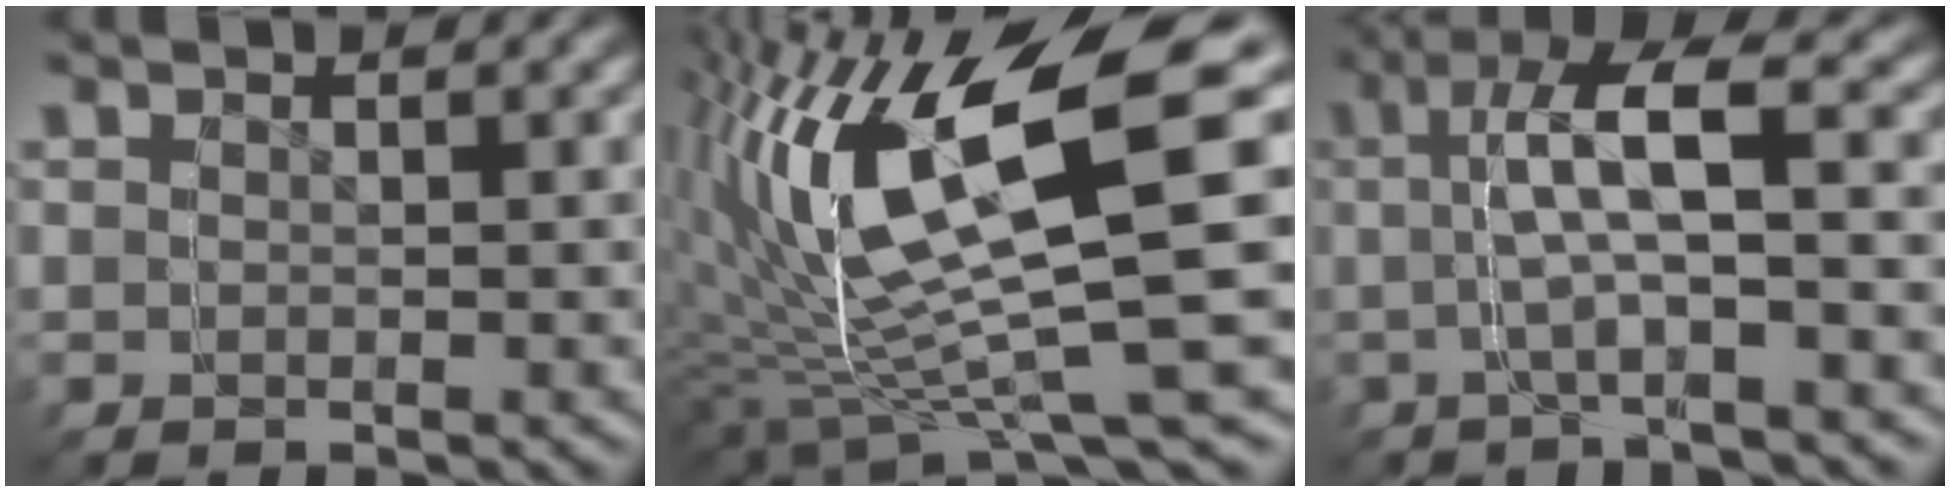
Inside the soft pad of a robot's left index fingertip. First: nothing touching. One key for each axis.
{"total": 8.5, "fx": 2.1, "fy": 4.3, "fz": 7.0, "tx": -0.174, "ty": 0.016, "tz": 0.036}
{"total": 4.9, "fx": -0.1, "fy": 2.0, "fz": 4.5, "tx": -0.082, "ty": 0.030, "tz": -0.008}